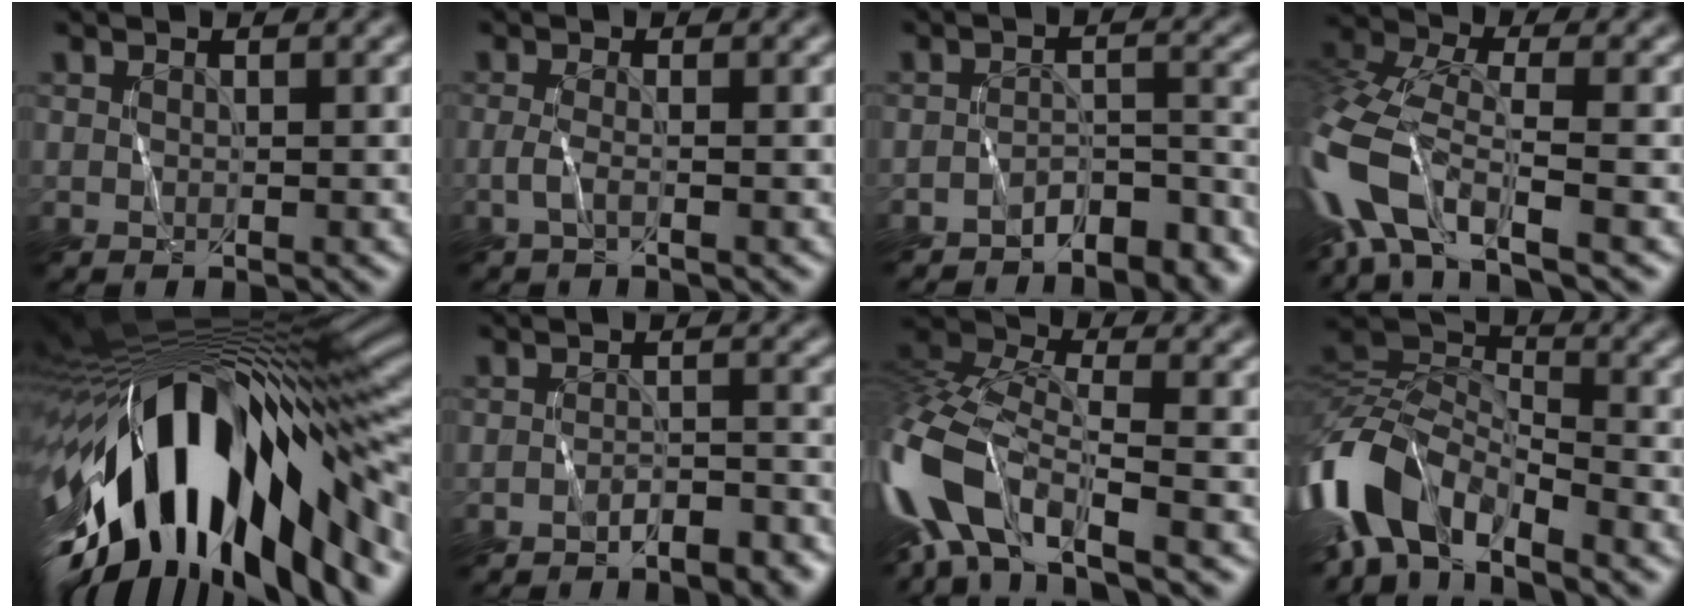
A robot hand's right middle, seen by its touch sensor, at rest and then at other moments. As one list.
[{"total": 1.1, "force": [-0.7, 0.2, 0.8], "torque": [-0.017, -0.003, -0.014]}, {"total": 4.1, "force": [-3.7, 1.3, 1.1], "torque": [-0.010, 0.005, -0.059]}, {"total": 9.1, "force": [-4.4, 3.9, 6.9], "torque": [-0.156, 0.001, -0.103]}, {"total": 17.7, "force": [-6.0, 7.5, 14.9], "torque": [-0.246, -0.002, -0.101]}, {"total": 2.7, "force": [-2.3, 0.6, 1.2], "torque": [-0.014, 0.006, -0.037]}, {"total": 10.2, "force": [-4.7, 4.7, 7.7], "torque": [-0.169, 0.002, -0.104]}, {"total": 8.9, "force": [-5.6, 4.2, 5.4], "torque": [-0.111, 0.003, -0.124]}]